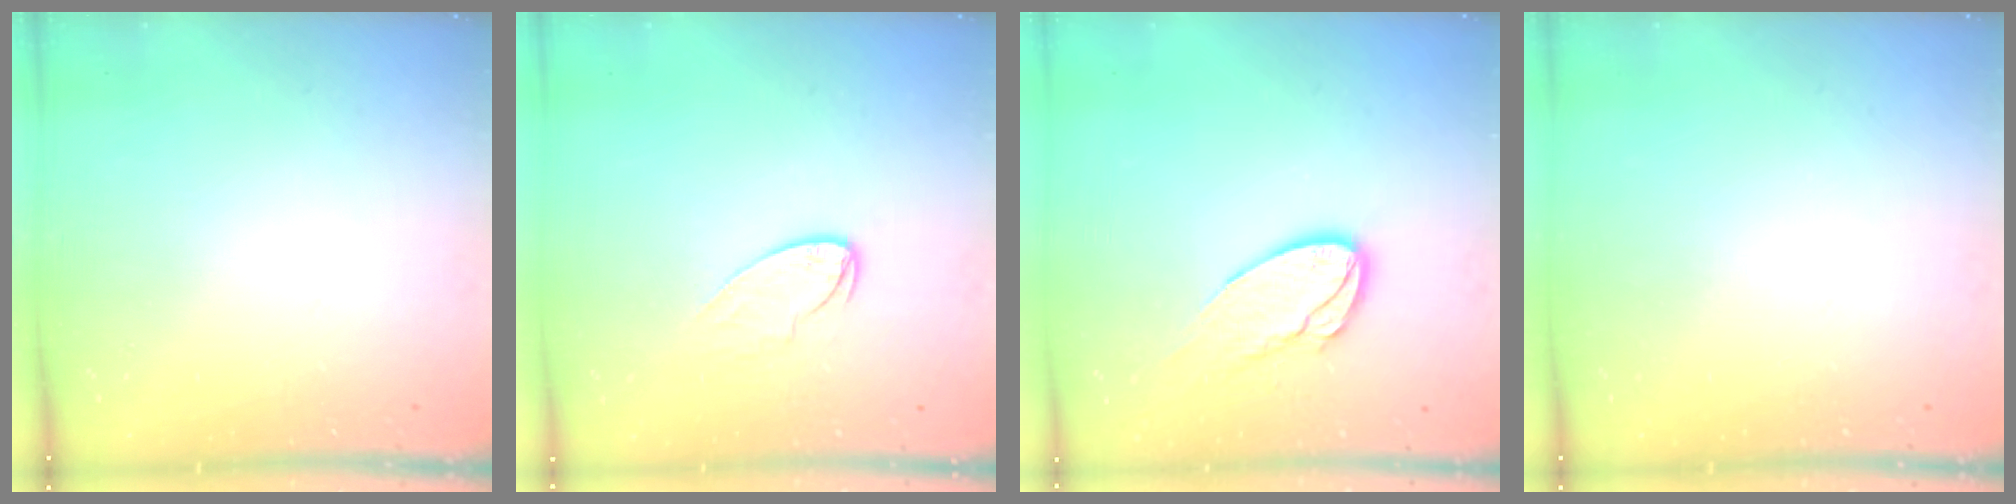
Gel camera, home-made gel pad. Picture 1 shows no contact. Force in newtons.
{"total": 7.0, "press": 7.0, "slide": 0.1}
{"total": 12.7, "press": 12.7, "slide": 1.0}
{"total": 0.0}